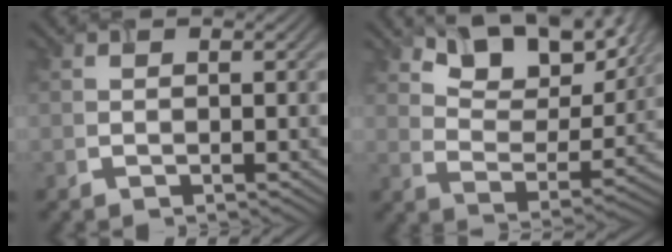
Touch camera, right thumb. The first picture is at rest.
{"total": 10.3, "force": [7.7, 4.3, 5.5], "torque": [-0.106, -0.014, 0.135]}